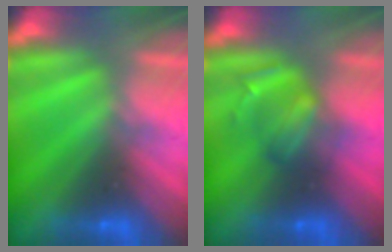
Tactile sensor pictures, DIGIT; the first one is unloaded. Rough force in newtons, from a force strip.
{"total": 2.4}